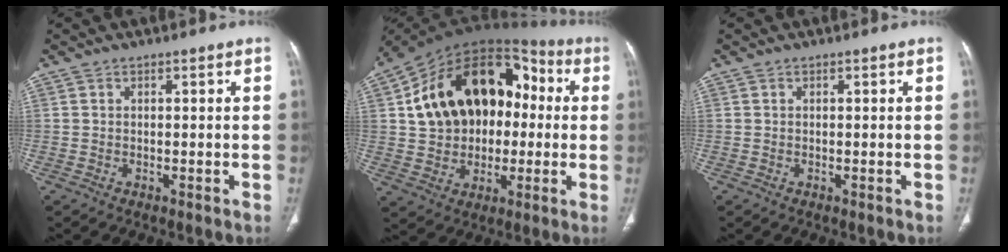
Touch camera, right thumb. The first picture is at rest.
{"total": 24.6, "force": [2.9, 17.2, 17.3], "torque": [-0.260, 0.042, 0.051]}
{"total": 0.0}